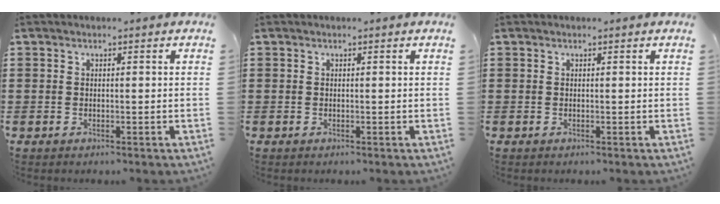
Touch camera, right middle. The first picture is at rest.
{"total": 0.0}
{"total": 0.0}